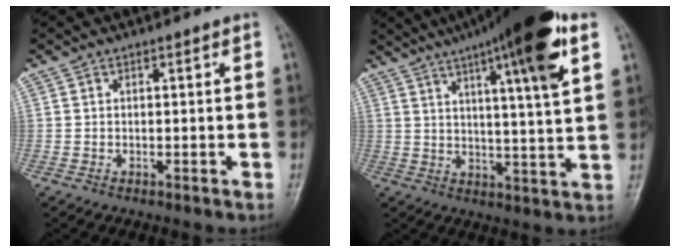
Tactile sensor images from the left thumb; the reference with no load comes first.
{"total": 19.4, "force": [10.0, 2.5, 16.4], "torque": [-0.240, -0.015, 0.146]}